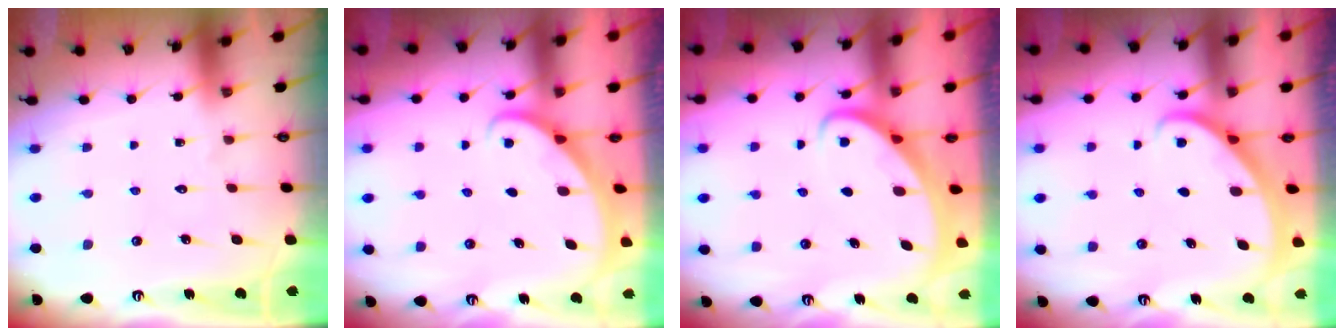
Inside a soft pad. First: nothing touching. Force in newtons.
{"total": 1.9, "press": 1.9, "slide": 0.1}
{"total": 3.4, "press": 3.4, "slide": 0.4}
{"total": 1.8, "press": 1.8, "slide": 0.1}